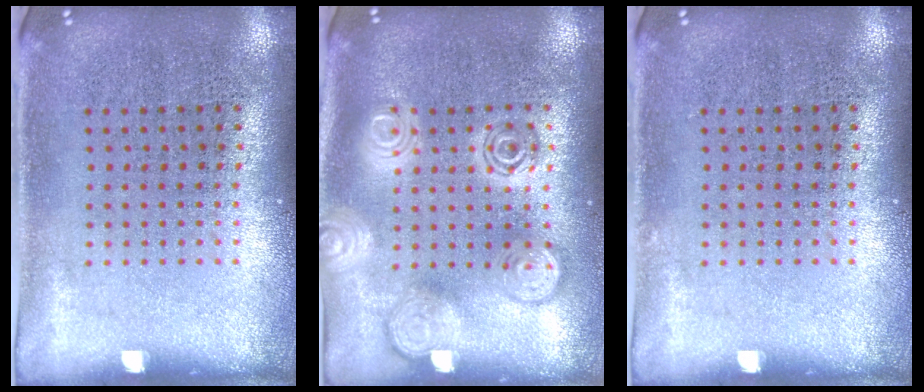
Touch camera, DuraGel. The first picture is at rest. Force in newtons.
{"total": 3.0, "press": 3.0, "slide": 0.4}
{"total": 0.0}